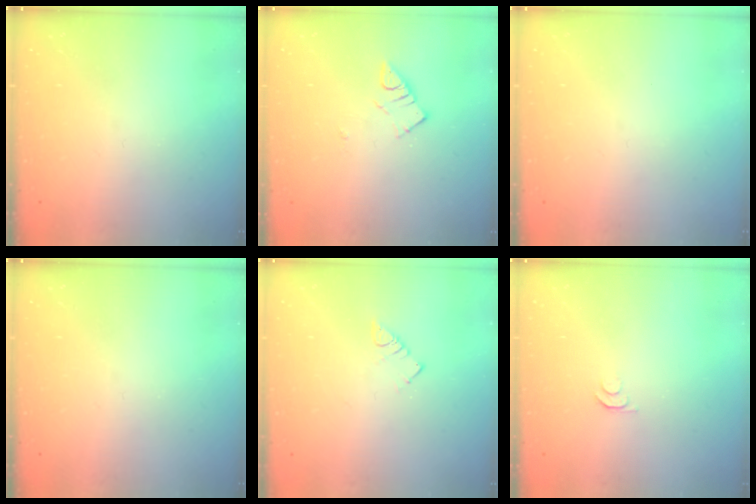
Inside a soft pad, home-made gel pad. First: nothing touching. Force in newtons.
{"total": 2.8, "press": 2.7, "slide": 0.3}
{"total": 0.0}
{"total": 0.0}
{"total": 2.9, "press": 2.9, "slide": 0.5}
{"total": 4.3, "press": 4.3, "slide": 0.7}